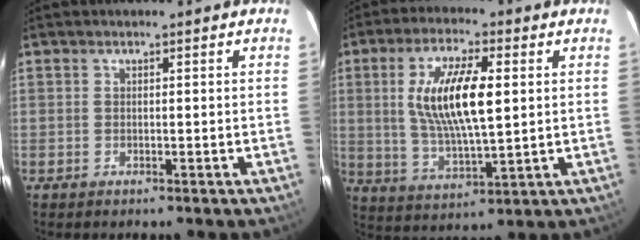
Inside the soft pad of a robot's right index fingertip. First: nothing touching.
{"total": 13.8, "force": [2.5, 4.4, 12.8], "torque": [-0.245, 0.002, 0.052]}